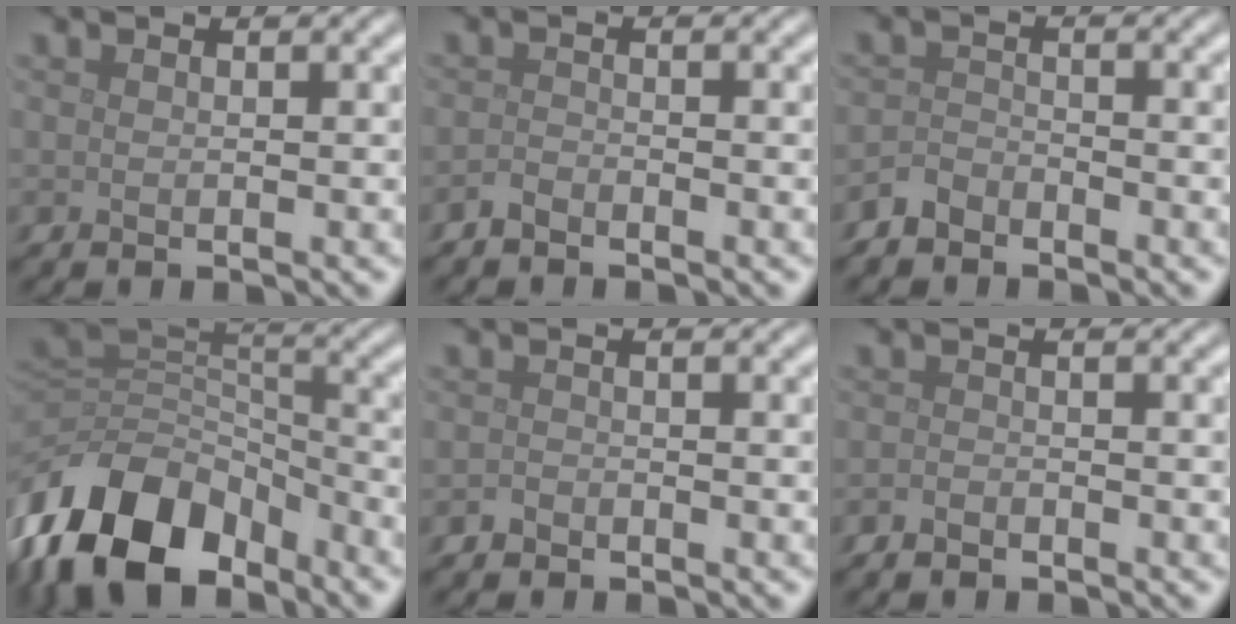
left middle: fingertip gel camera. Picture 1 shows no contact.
{"total": 1.0, "force": [-0.9, 0.3, 0.3], "torque": [-0.007, 0.001, -0.021]}
{"total": 1.9, "force": [-1.6, 0.9, 0.3], "torque": [-0.004, 0.005, -0.039]}
{"total": 12.3, "force": [-7.6, 7.1, 6.6], "torque": [-0.126, 0.003, -0.148]}
{"total": 0.7, "force": [-0.6, 0.4, 0.1], "torque": [0.000, -0.002, -0.012]}
{"total": 0.8, "force": [-0.7, 0.3, 0.3], "torque": [-0.006, -0.002, -0.015]}